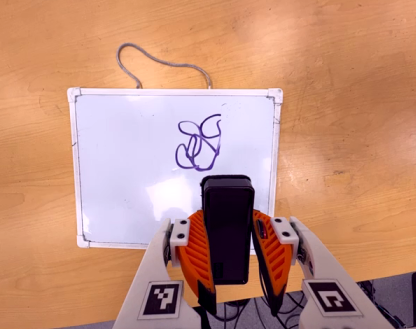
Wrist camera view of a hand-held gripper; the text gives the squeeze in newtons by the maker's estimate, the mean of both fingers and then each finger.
{"total": 7.0, "left": 5.4, "right": 8.5}